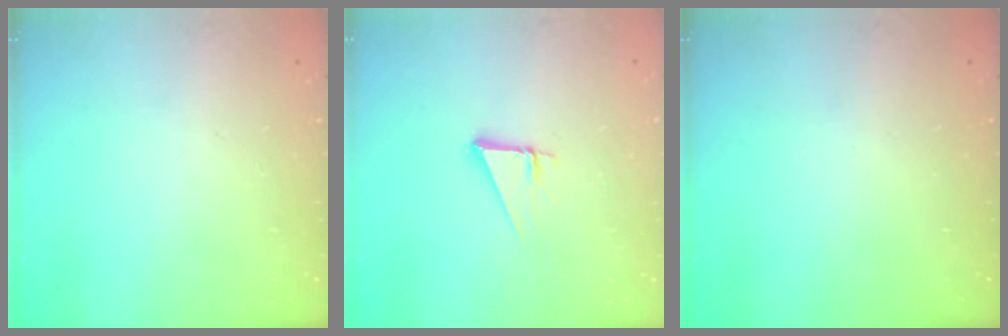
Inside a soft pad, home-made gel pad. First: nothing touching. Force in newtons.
{"total": 3.6, "press": 3.6, "slide": 0.3}
{"total": 0.0}